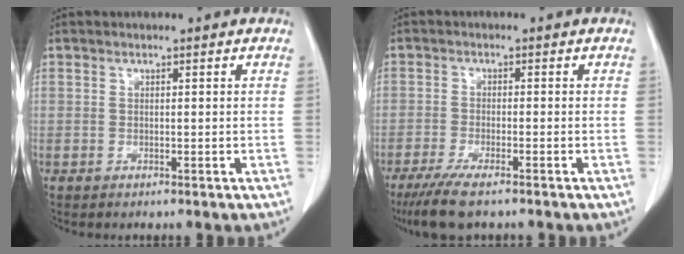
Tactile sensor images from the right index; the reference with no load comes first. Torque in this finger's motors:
{"motor_torque": [0.45, -0.44, 0.17, 0.07]}